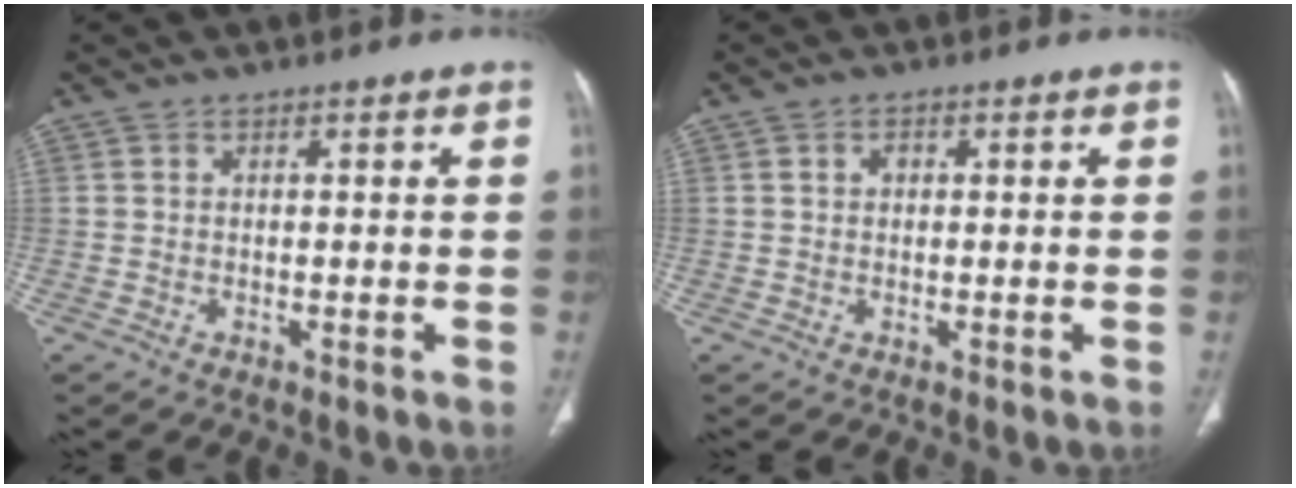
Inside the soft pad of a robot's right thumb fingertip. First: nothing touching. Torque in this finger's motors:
{"motor_torque": [-0.24, -0.11, 0.04, 0.38, 0.03]}